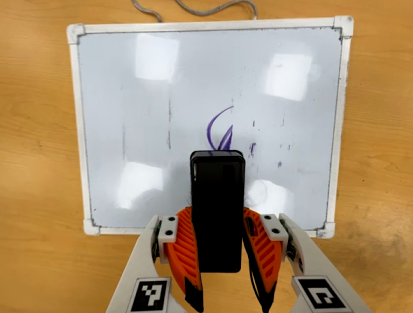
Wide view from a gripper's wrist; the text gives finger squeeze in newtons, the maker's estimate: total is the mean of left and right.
{"total": 7.7, "left": 6.5, "right": 9.0}